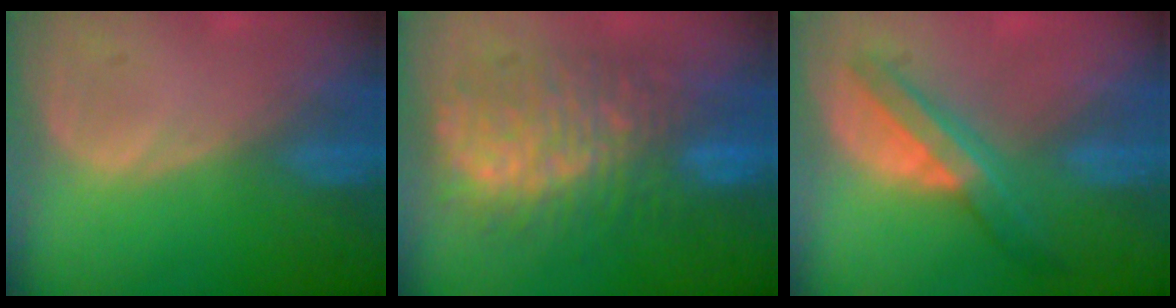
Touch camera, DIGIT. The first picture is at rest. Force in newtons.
{"total": 11.6, "press": 11.6, "slide": 1.3}
{"total": 7.0, "press": 5.9, "slide": 3.7}